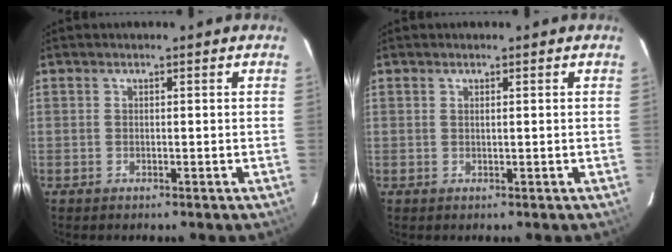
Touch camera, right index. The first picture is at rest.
{"total": 0.6, "force": [0.3, -0.1, 0.5], "torque": [-0.010, 0.002, 0.005]}